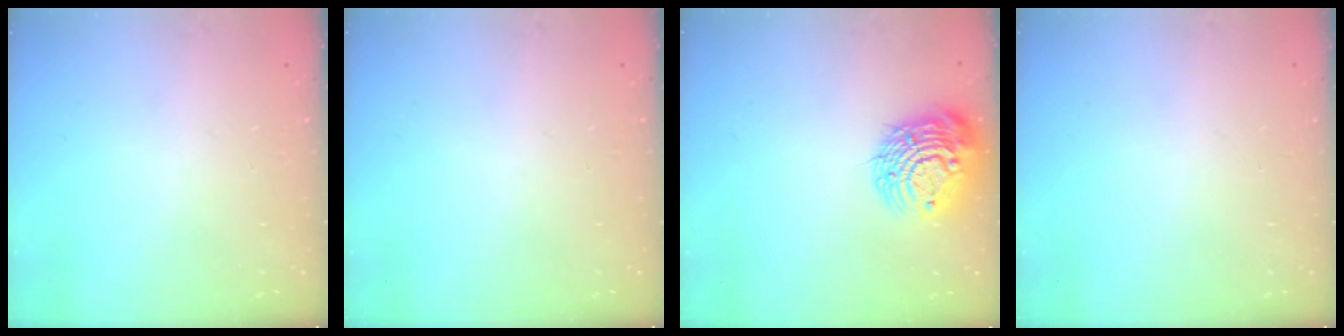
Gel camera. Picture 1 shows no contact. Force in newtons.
{"total": 0.0}
{"total": 14.0, "press": 14.0, "slide": 1.4}
{"total": 0.0}